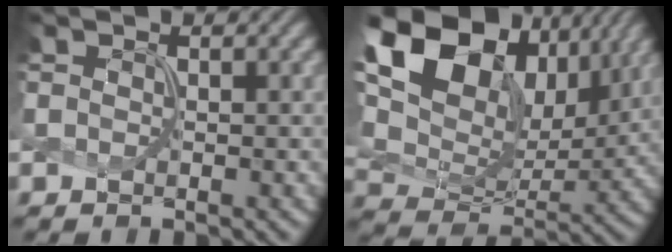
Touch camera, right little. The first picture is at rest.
{"total": 16.6, "force": [7.2, 10.9, 10.3], "torque": [-0.217, 0.034, 0.128]}